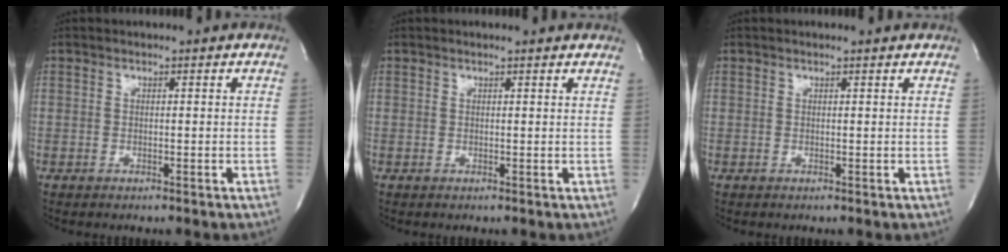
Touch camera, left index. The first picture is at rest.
{"total": 2.3, "force": [2.2, 0.2, 0.7], "torque": [-0.016, 0.004, 0.013]}
{"total": 0.9, "force": [0.9, -0.1, 0.2], "torque": [-0.013, 0.000, 0.007]}